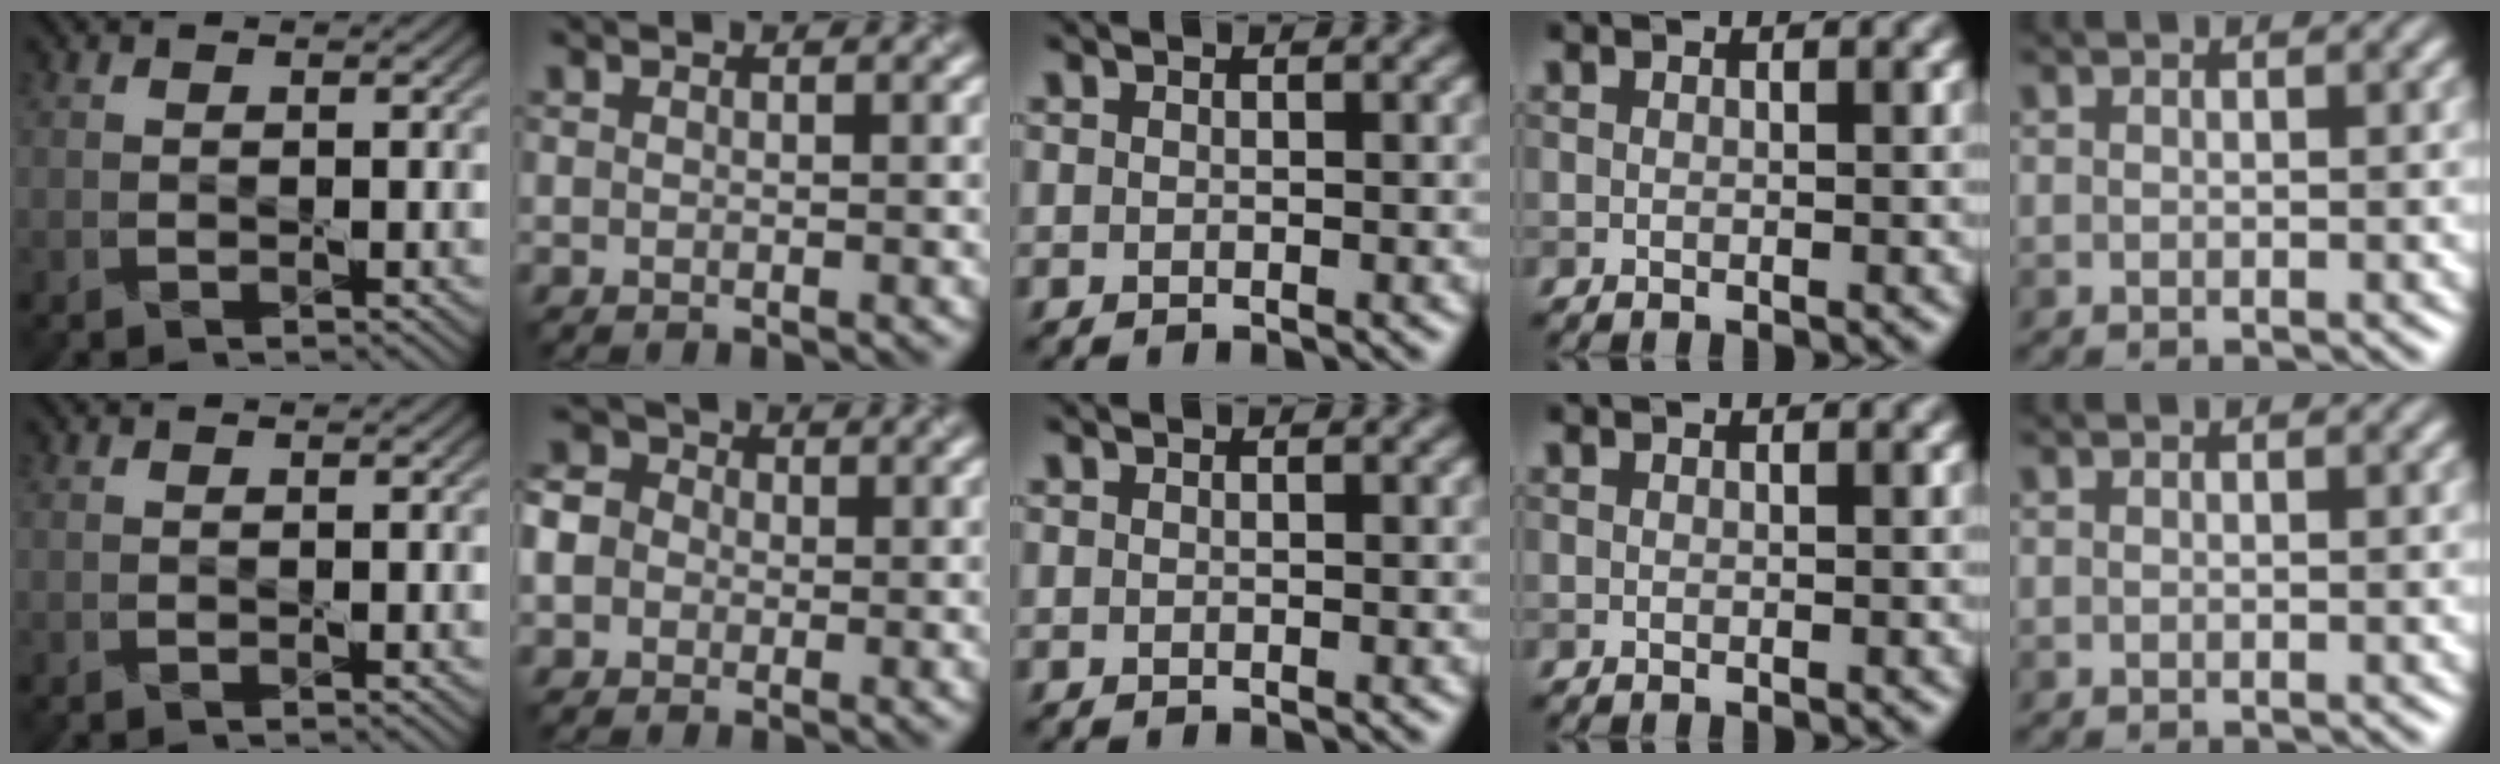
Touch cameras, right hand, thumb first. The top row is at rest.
{"index": {"total": 6.1, "force": [-0.5, 5.6, 2.5], "torque": [-0.057, 0.025, -0.040]}}